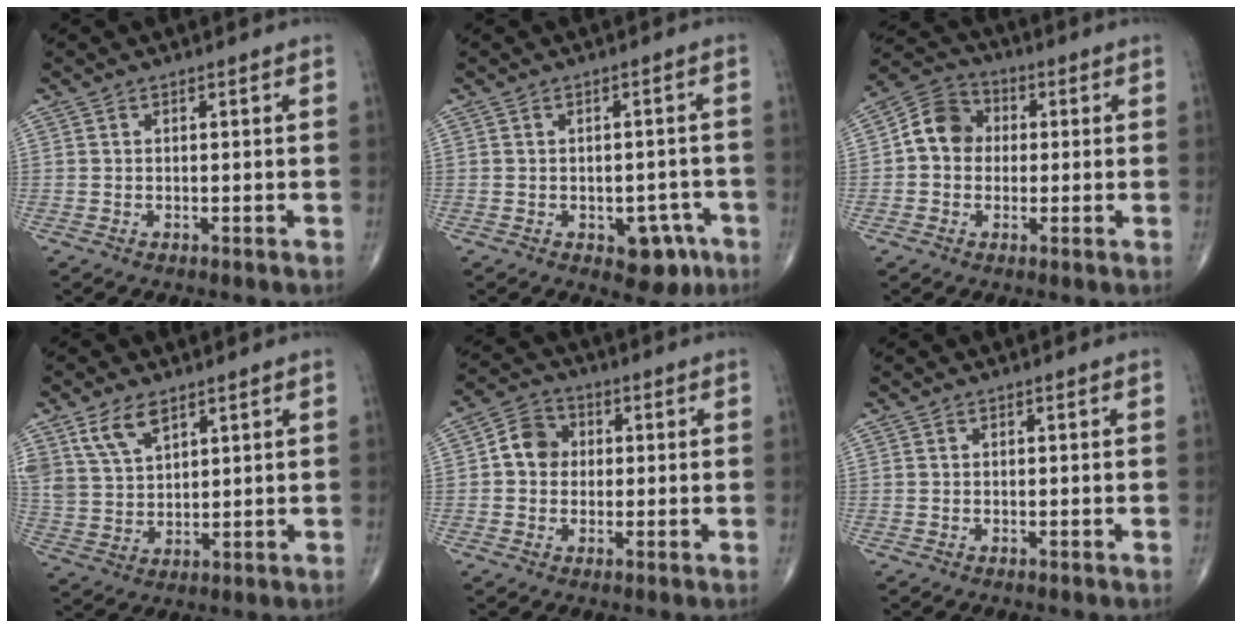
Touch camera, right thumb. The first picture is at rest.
{"total": 6.4, "force": [-3.0, 3.8, 4.1], "torque": [-0.018, 0.017, -0.032]}
{"total": 8.2, "force": [0.3, 7.0, 4.3], "torque": [-0.059, 0.024, -0.010]}
{"total": 7.7, "force": [4.8, 4.1, 4.4], "torque": [-0.078, -0.017, 0.102]}
{"total": 5.4, "force": [0.4, 4.7, 2.5], "torque": [-0.024, 0.011, -0.003]}
{"total": 0.0}